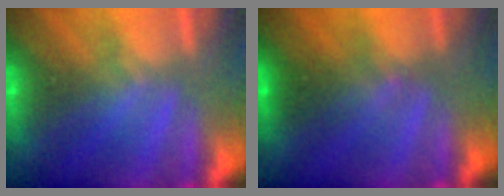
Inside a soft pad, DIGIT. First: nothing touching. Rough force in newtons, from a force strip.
{"total": 2.7}